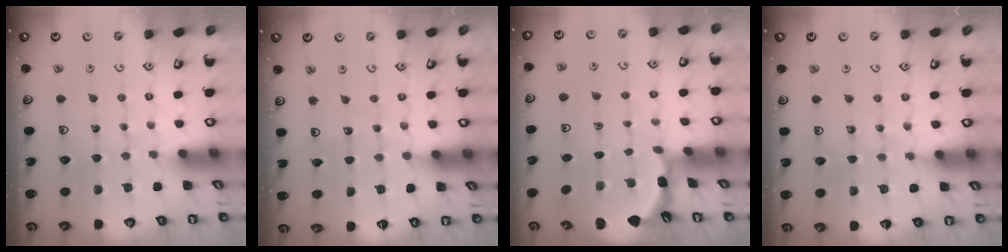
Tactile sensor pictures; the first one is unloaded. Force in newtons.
{"total": 3.4, "press": 3.4, "slide": 0.2}
{"total": 1.8, "press": 1.8, "slide": 0.1}
{"total": 4.0, "press": 3.9, "slide": 0.9}